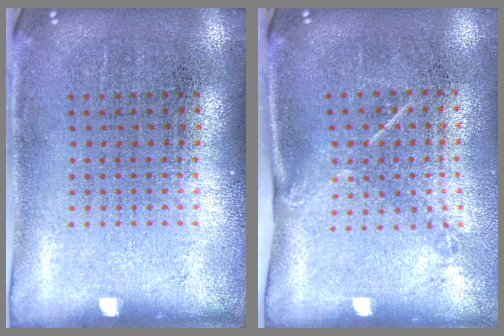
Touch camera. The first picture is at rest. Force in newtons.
{"total": 1.5, "press": 1.0, "slide": 1.1}